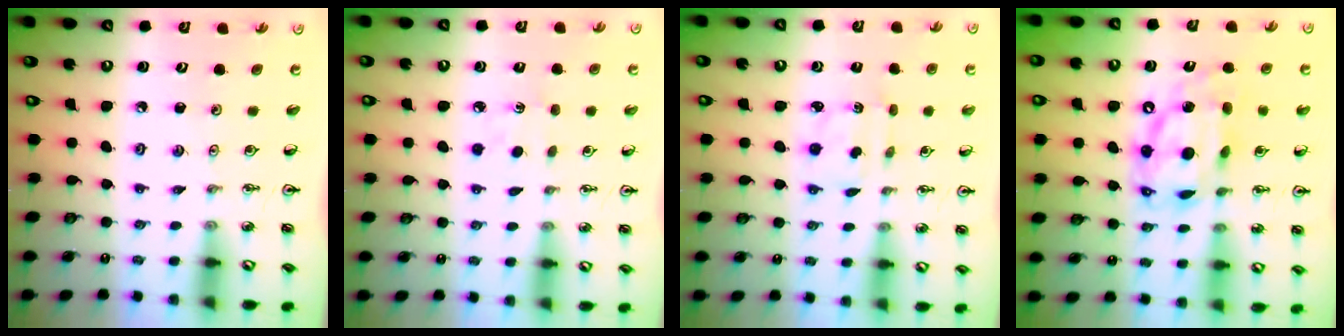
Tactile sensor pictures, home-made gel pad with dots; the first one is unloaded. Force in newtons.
{"total": 3.8, "press": 3.8, "slide": 0.5}
{"total": 2.8, "press": 2.8, "slide": 0.5}
{"total": 13.6, "press": 13.6, "slide": 1.3}